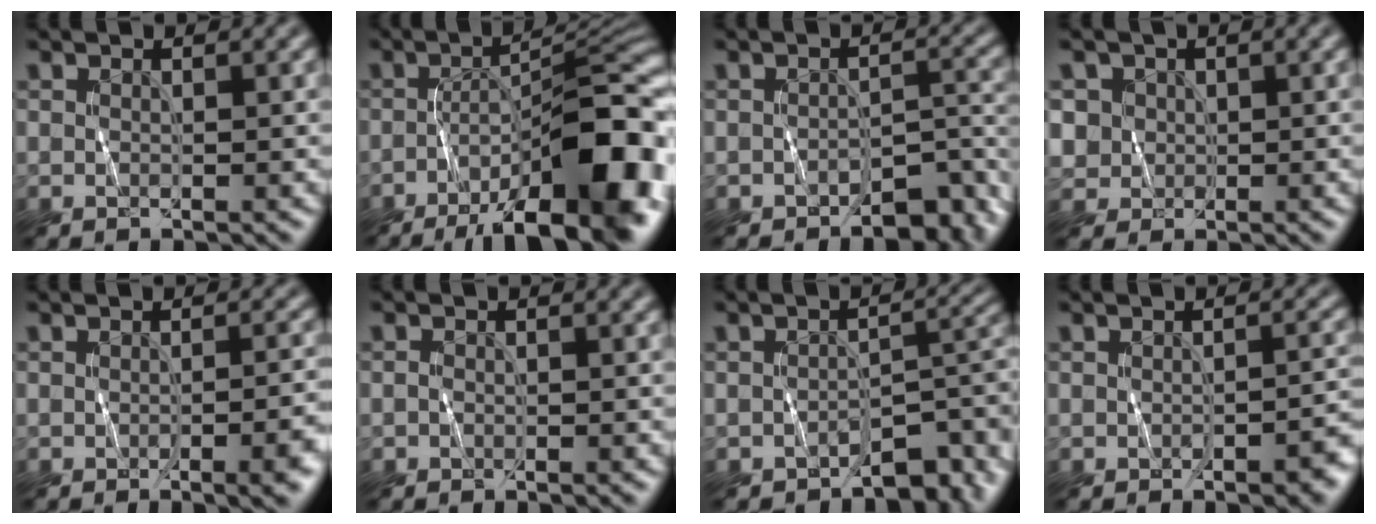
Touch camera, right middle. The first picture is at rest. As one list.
[{"total": 14.3, "force": [-7.8, 4.3, 11.3], "torque": [-0.154, 0.011, -0.122]}, {"total": 4.3, "force": [-3.4, 1.8, 2.0], "torque": [-0.012, 0.005, -0.051]}, {"total": 2.0, "force": [0.8, 1.9, 0.1], "torque": [-0.016, 0.001, 0.023]}, {"total": 4.0, "force": [-2.0, 1.1, 3.3], "torque": [-0.037, 0.004, -0.027]}, {"total": 1.0, "force": [-0.6, -0.5, -0.6], "torque": [0.004, 0.002, -0.011]}, {"total": 4.7, "force": [-3.3, 2.0, 2.6], "torque": [-0.014, 0.003, -0.053]}, {"total": 3.0, "force": [-1.8, 1.3, 2.1], "torque": [-0.020, 0.004, -0.024]}]